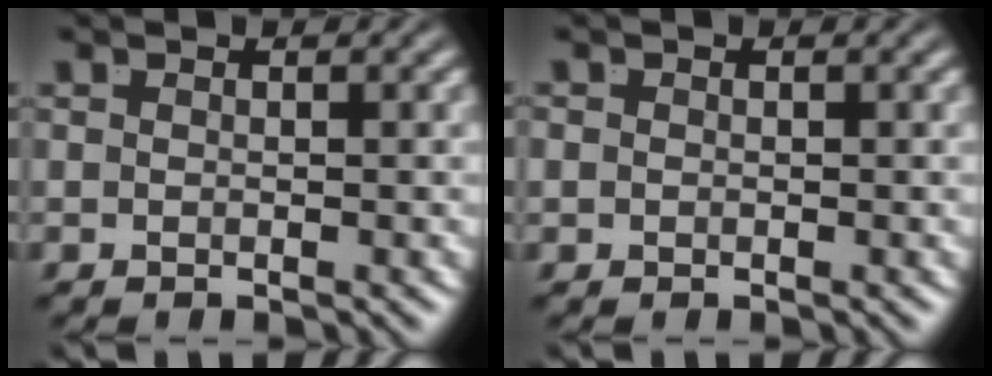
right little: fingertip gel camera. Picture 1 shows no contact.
{"total": 0.7, "force": [-0.1, 0.7, 0.2], "torque": [-0.009, -0.008, 0.001]}